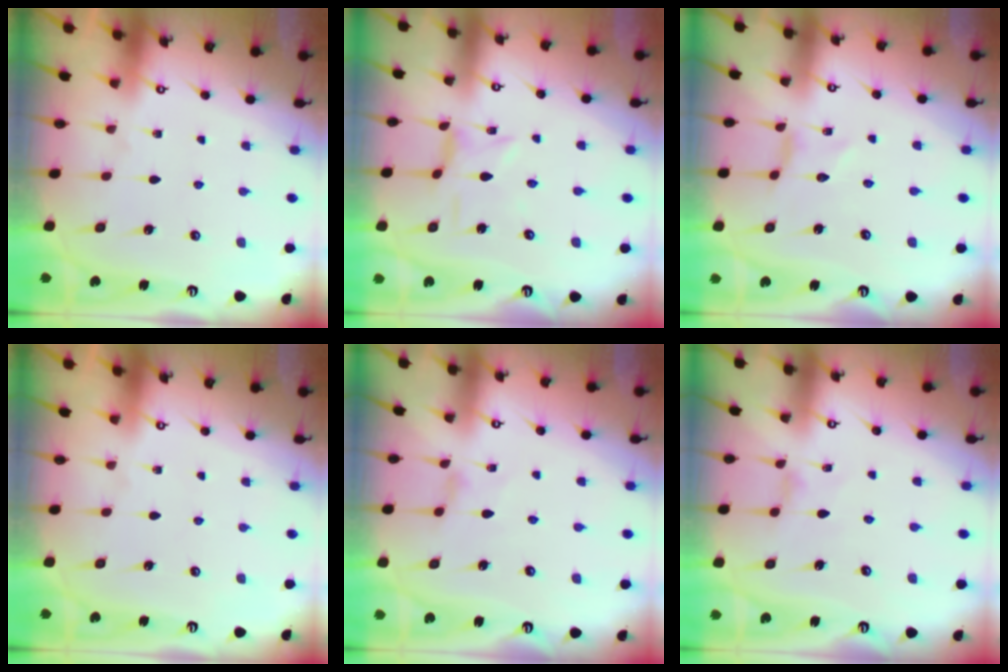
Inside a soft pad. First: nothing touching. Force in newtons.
{"total": 0.6, "press": 0.5, "slide": 0.3}
{"total": 0.0}
{"total": 0.0}
{"total": 0.7, "press": 0.6, "slide": 0.3}
{"total": 0.0}